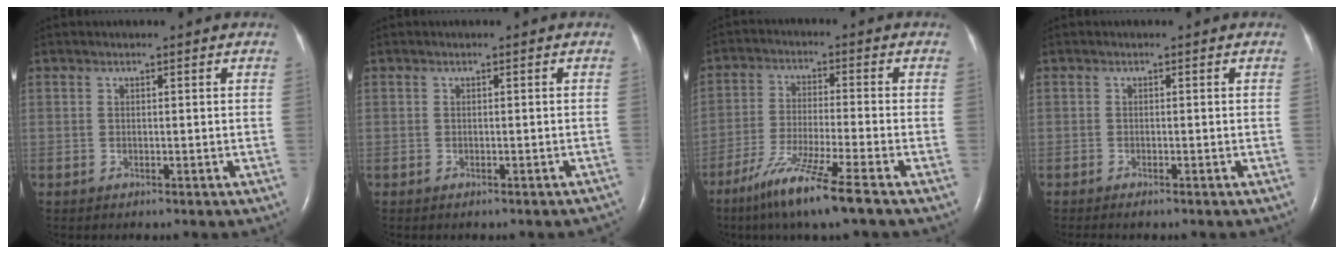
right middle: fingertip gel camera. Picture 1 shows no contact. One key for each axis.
{"total": 3.3, "fx": -2.9, "fy": 0.8, "fz": 1.3, "tx": -0.005, "ty": -0.003, "tz": -0.032}
{"total": 10.3, "fx": -6.8, "fy": -0.8, "fz": 7.7, "tx": -0.156, "ty": -0.038, "tz": -0.129}
{"total": 1.1, "fx": -0.9, "fy": 0.0, "fz": 0.6, "tx": -0.012, "ty": -0.003, "tz": -0.013}